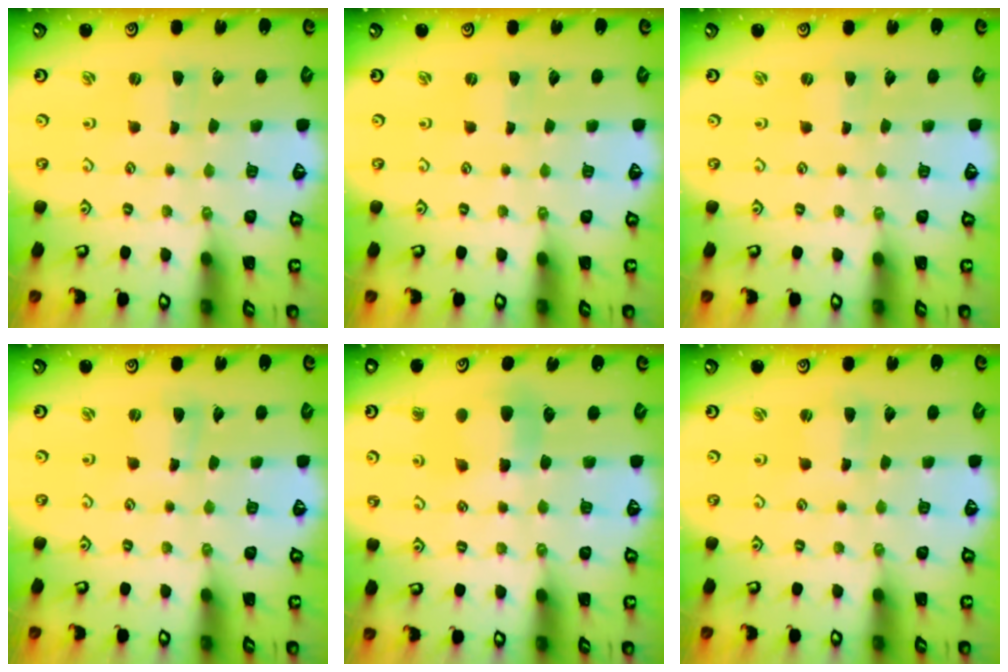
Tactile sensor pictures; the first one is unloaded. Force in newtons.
{"total": 0.0}
{"total": 0.0}
{"total": 2.6, "press": 2.6, "slide": 0.1}
{"total": 6.0, "press": 5.9, "slide": 0.6}
{"total": 2.1, "press": 2.1, "slide": 0.3}